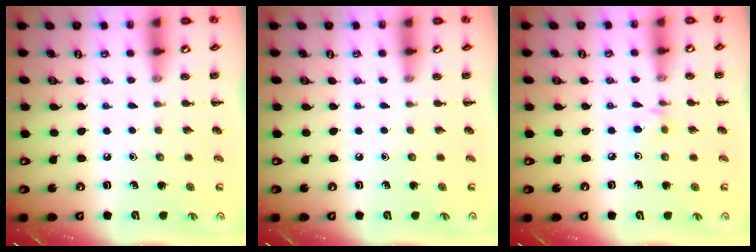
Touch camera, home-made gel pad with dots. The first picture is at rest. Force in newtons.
{"total": 0.0}
{"total": 4.2, "press": 4.0, "slide": 1.2}